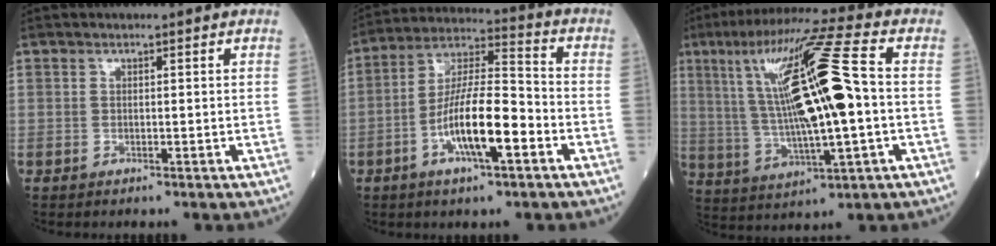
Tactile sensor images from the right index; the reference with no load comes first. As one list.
[{"total": 13.1, "force": [-4.5, 2.8, 12.0], "torque": [-0.233, 0.005, -0.079]}, {"total": 20.4, "force": [2.4, 1.7, 20.2], "torque": [-0.384, 0.025, 0.038]}]